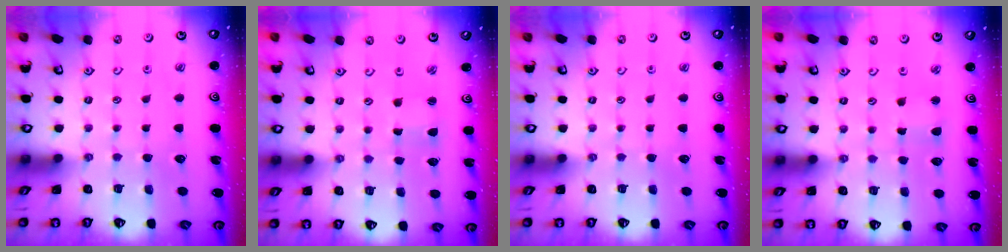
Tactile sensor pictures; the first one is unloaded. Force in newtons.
{"total": 1.7, "press": 1.7, "slide": 0.2}
{"total": 0.0}
{"total": 2.5, "press": 2.5, "slide": 0.5}